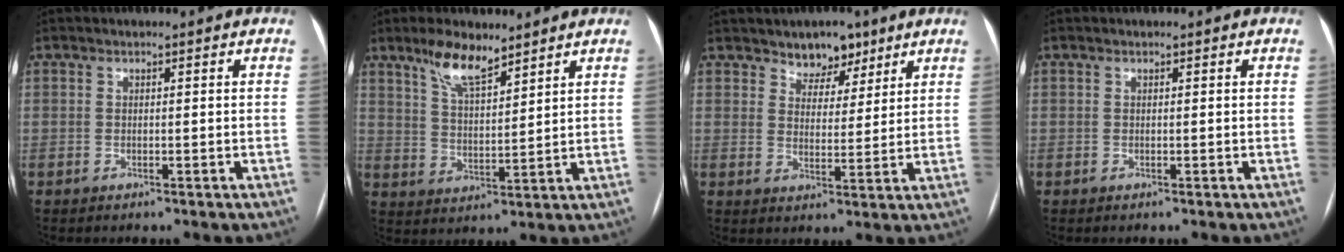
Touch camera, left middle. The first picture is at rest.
{"total": 7.1, "force": [5.5, 1.7, 4.2], "torque": [-0.087, 0.002, 0.105]}
{"total": 5.6, "force": [4.2, 3.3, 1.8], "torque": [-0.014, 0.001, 0.068]}
{"total": 0.0}